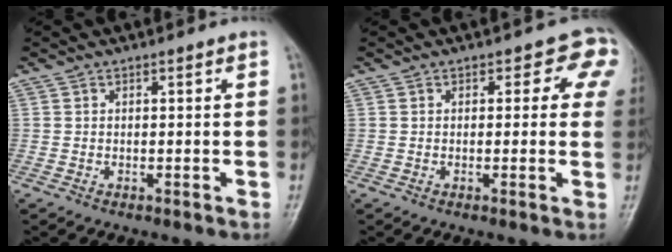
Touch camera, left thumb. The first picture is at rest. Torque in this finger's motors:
{"motor_torque": [0.11, 0.12, 0.07, -0.04, 0.02]}